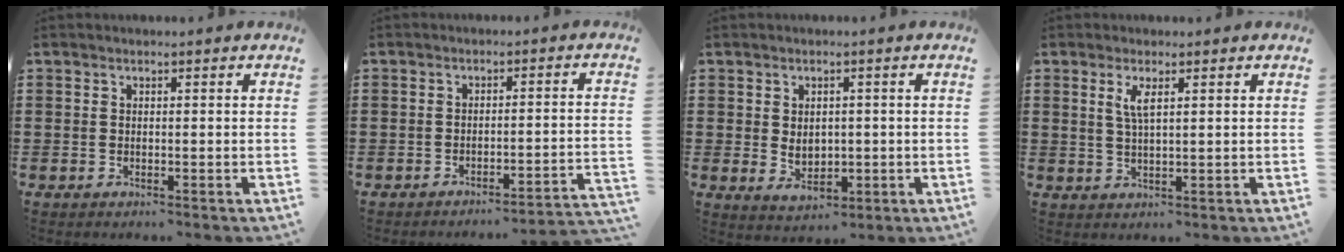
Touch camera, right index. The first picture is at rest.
{"total": 2.8, "force": [-2.5, -0.3, 1.2], "torque": [-0.024, -0.006, -0.055]}
{"total": 3.2, "force": [0.1, 2.5, 2.0], "torque": [-0.030, 0.002, -0.005]}
{"total": 3.0, "force": [1.3, 0.8, 2.6], "torque": [-0.055, 0.004, 0.021]}